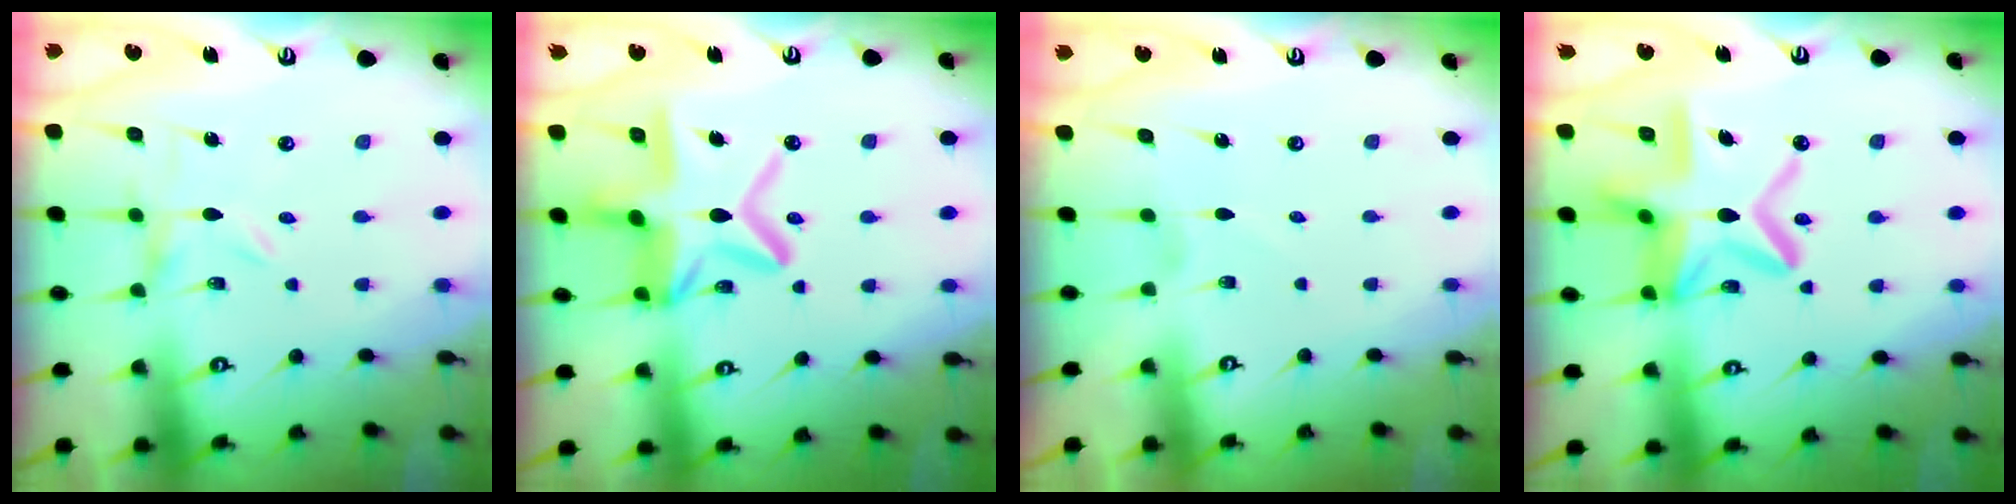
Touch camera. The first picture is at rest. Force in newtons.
{"total": 16.7, "press": 16.6, "slide": 1.0}
{"total": 1.2, "press": 1.2, "slide": 0.1}
{"total": 19.3, "press": 19.3, "slide": 1.7}